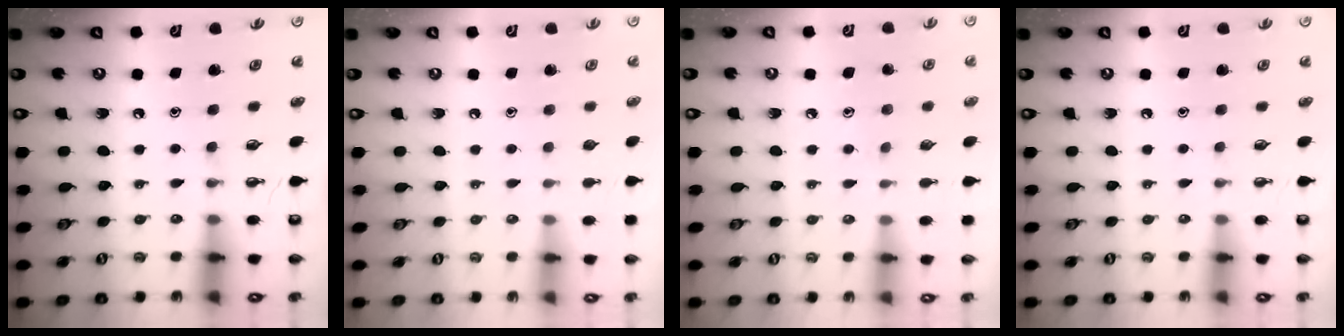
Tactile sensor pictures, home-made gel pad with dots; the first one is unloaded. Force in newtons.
{"total": 0.0}
{"total": 5.1, "press": 5.1, "slide": 0.6}
{"total": 0.0}